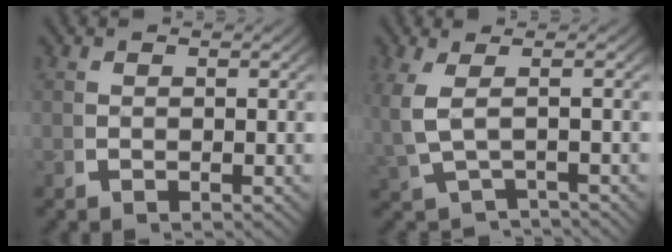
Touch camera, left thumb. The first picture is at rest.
{"total": 3.2, "force": [-1.2, 1.3, 2.7], "torque": [-0.070, -0.009, -0.001]}